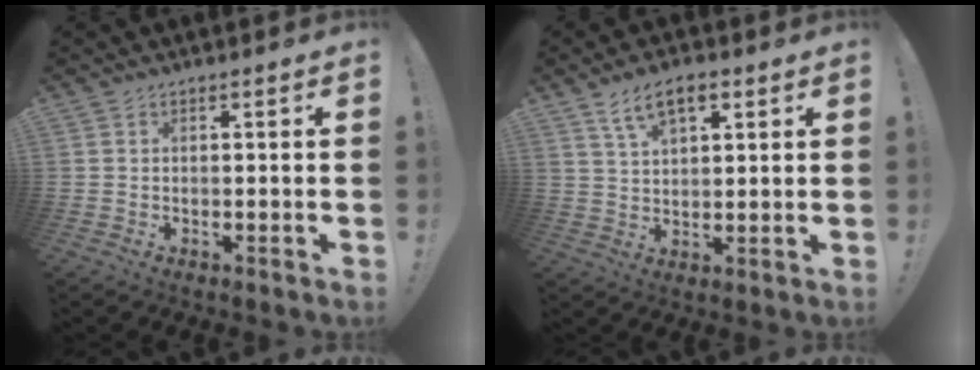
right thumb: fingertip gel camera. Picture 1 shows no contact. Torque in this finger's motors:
{"motor_torque": [0.01, 0.02, 0.68, 0.26, 0.00]}